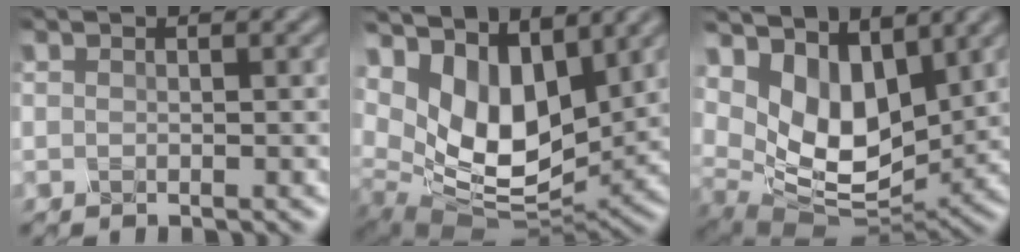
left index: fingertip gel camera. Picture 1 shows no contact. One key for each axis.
{"total": 9.8, "fx": 4.0, "fy": 5.1, "fz": 7.4, "tx": -0.143, "ty": -0.012, "tz": 0.083}
{"total": 7.8, "fx": 3.6, "fy": 4.3, "fz": 5.4, "tx": -0.119, "ty": -0.011, "tz": 0.072}